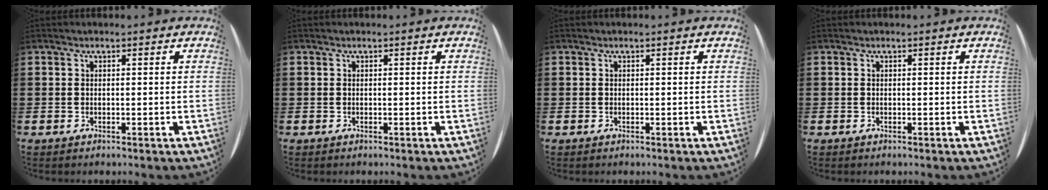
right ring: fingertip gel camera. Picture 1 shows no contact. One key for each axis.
{"total": 0.0}
{"total": 0.0}
{"total": 0.0}